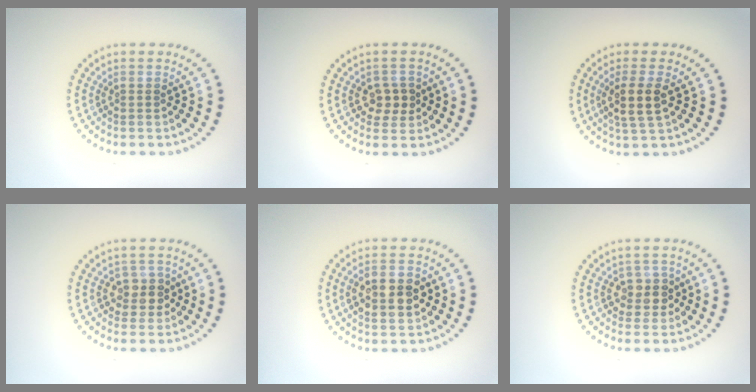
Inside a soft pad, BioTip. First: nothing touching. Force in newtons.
{"total": 2.2, "press": 2.2, "slide": 0.5}
{"total": 2.9, "press": 2.5, "slide": 1.4}
{"total": 2.2, "press": 2.1, "slide": 0.7}
{"total": 3.7, "press": 3.7, "slide": 0.5}
{"total": 2.2, "press": 2.1, "slide": 0.7}